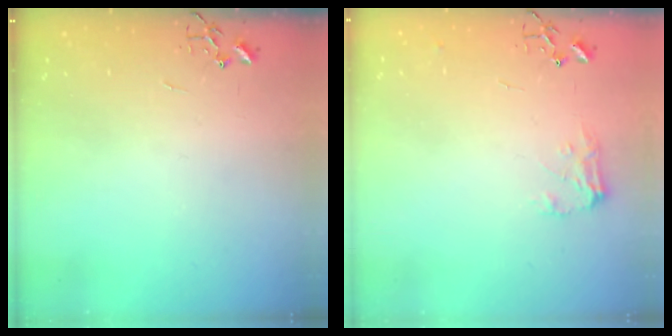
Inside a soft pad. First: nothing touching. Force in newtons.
{"total": 7.9, "press": 7.9, "slide": 0.5}